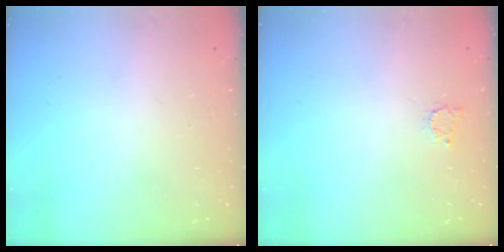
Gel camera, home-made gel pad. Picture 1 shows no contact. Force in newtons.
{"total": 2.4, "press": 2.4, "slide": 0.3}